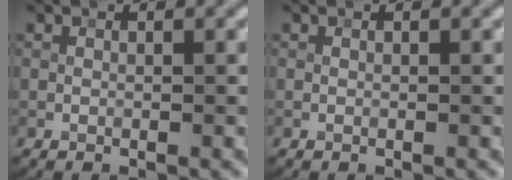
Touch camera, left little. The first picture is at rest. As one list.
[{"total": 0.0}]